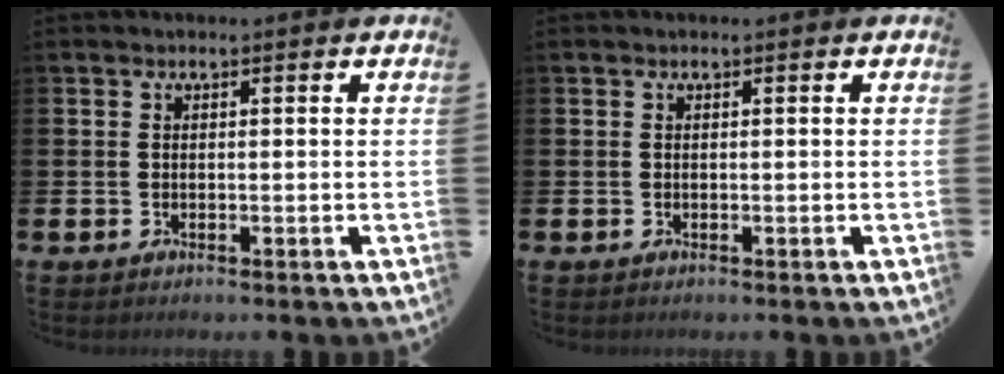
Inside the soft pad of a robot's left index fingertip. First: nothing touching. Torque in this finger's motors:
{"motor_torque": [-0.01, 0.00, 0.01, 0.00]}